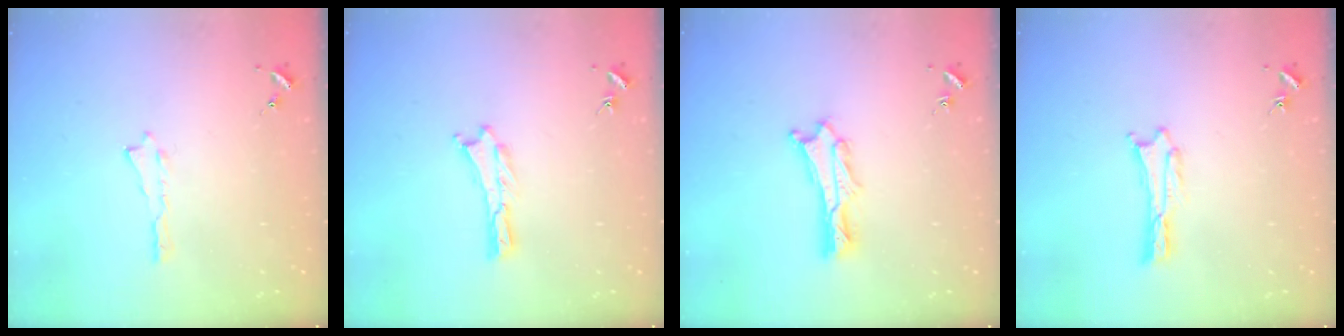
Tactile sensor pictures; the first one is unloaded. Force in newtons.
{"total": 0.0}
{"total": 1.5, "press": 1.4, "slide": 0.2}
{"total": 0.0}